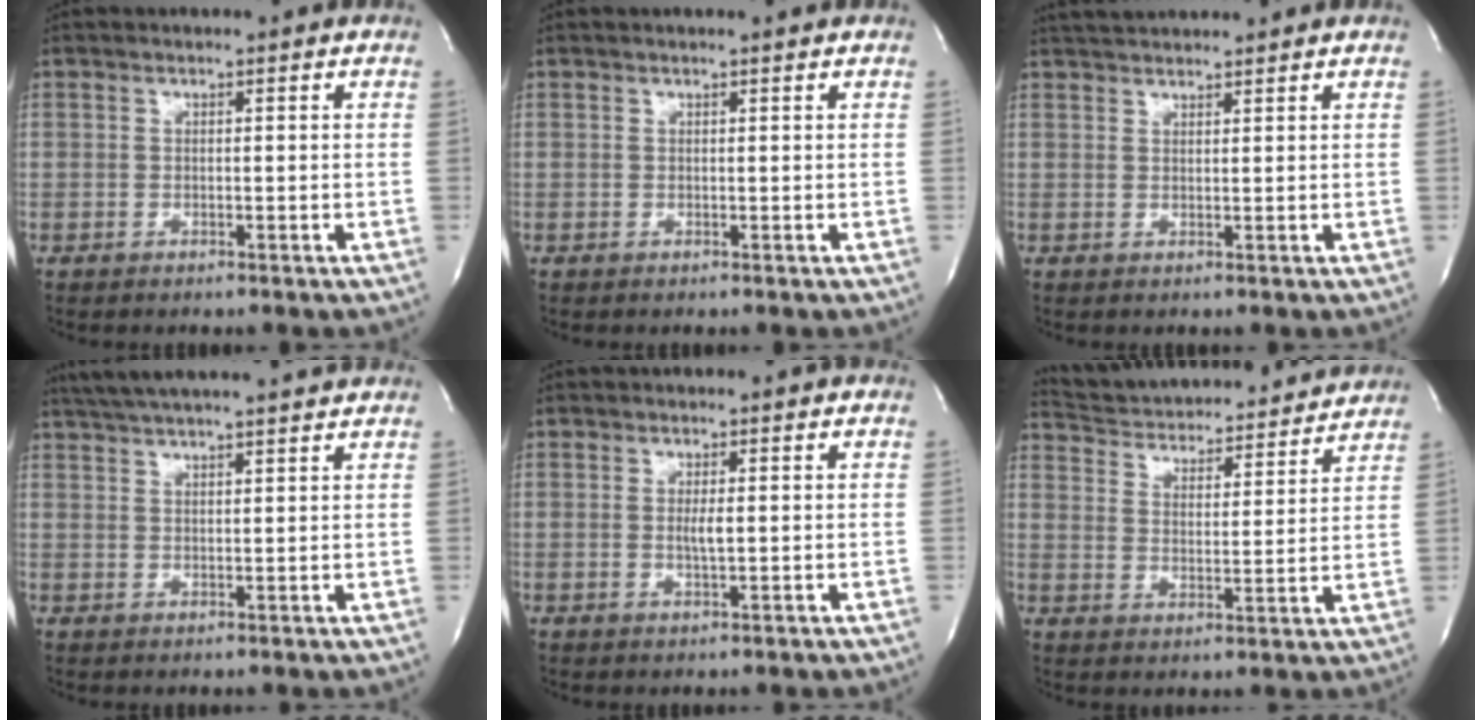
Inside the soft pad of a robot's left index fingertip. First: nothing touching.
{"total": 1.2, "force": [1.1, -0.2, 0.4], "torque": [-0.011, 0.004, 0.015]}
{"total": 4.9, "force": [4.7, 0.5, 1.4], "torque": [-0.027, 0.034, 0.081]}
{"total": 13.3, "force": [11.9, 0.6, 5.9], "torque": [-0.108, 0.032, 0.174]}
{"total": 1.8, "force": [0.1, 0.1, 1.8], "torque": [-0.038, -0.003, 0.003]}
{"total": 19.0, "force": [18.2, 3.4, 4.5], "torque": [-0.076, 0.007, 0.257]}